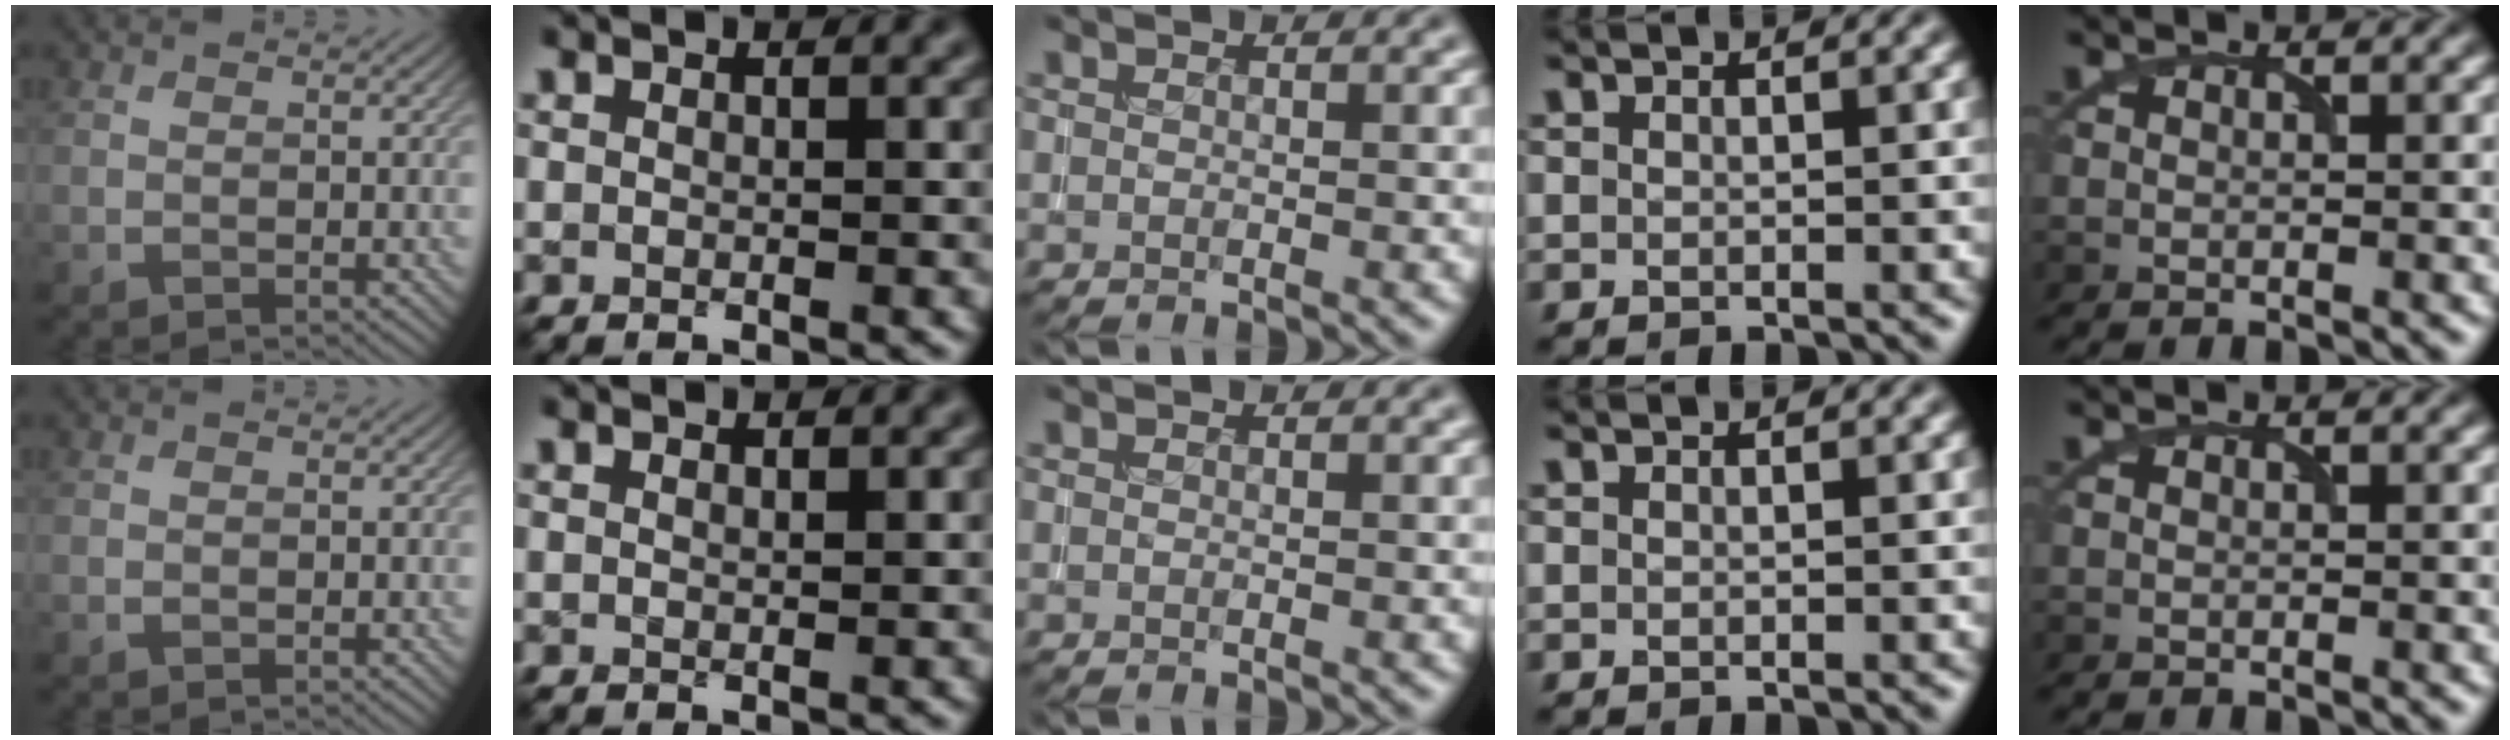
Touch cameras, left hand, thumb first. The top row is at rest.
{"thumb": {"total": 0.6, "force": [-0.2, 0.5, 0.4], "torque": [-0.007, -0.005, -0.003]}, "index": {"total": 0.5, "force": [0.5, 0.0, 0.1], "torque": [0.000, 0.001, 0.011]}}